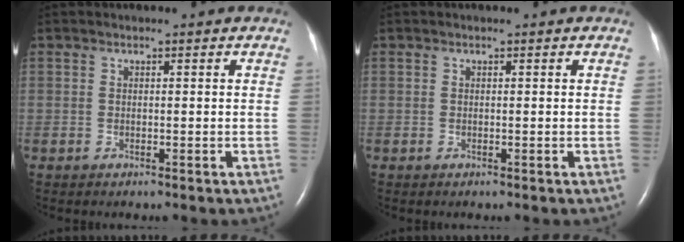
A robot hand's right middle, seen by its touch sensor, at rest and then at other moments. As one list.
[{"total": 0.0}]